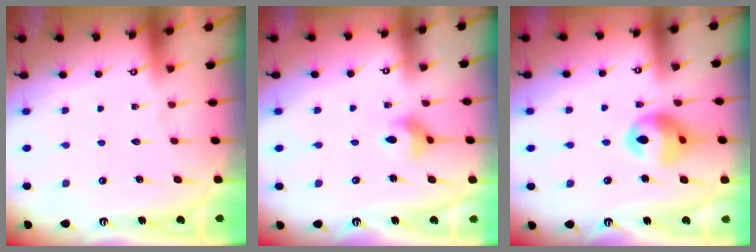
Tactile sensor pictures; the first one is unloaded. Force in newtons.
{"total": 4.6, "press": 4.6, "slide": 0.6}
{"total": 12.9, "press": 12.8, "slide": 1.6}